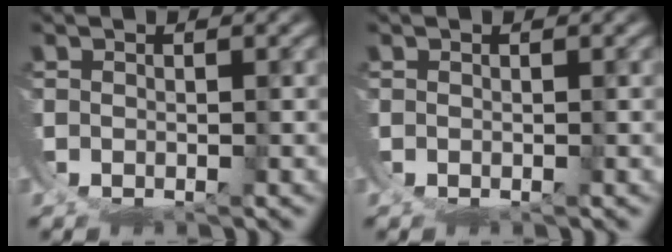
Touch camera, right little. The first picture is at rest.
{"total": 0.0}